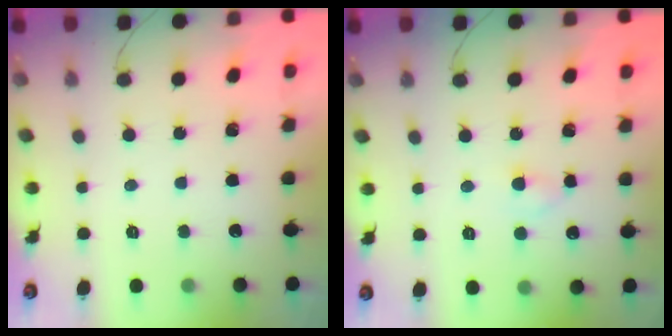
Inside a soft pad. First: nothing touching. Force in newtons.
{"total": 2.3, "press": 2.0, "slide": 1.1}